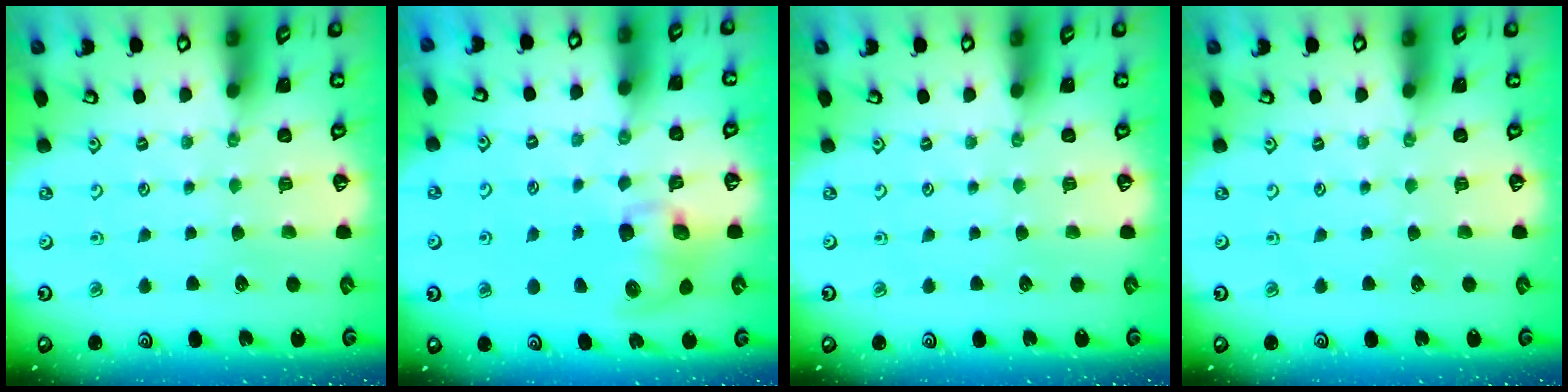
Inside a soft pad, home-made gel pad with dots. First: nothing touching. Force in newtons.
{"total": 8.8, "press": 8.7, "slide": 1.2}
{"total": 0.0}
{"total": 0.0}